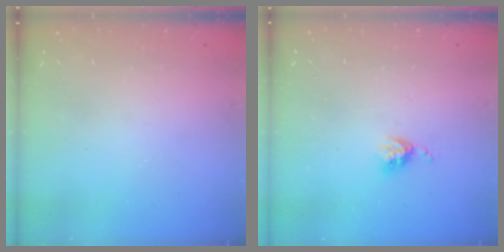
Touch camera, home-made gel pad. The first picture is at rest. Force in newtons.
{"total": 3.3, "press": 3.3, "slide": 0.4}